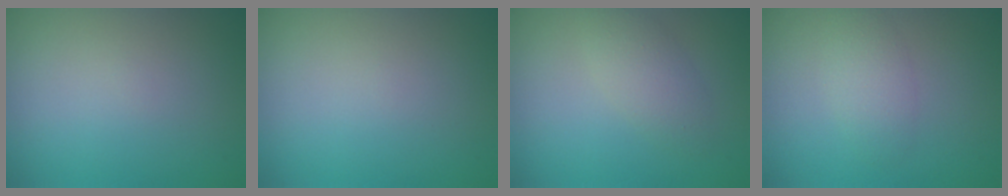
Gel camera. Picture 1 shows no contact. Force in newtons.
{"total": 0.0}
{"total": 2.4, "press": 2.4, "slide": 0.2}
{"total": 2.2, "press": 2.2, "slide": 0.1}